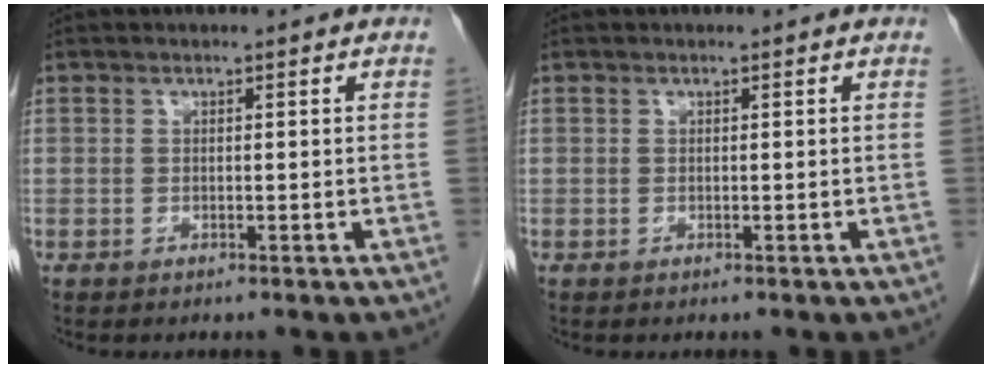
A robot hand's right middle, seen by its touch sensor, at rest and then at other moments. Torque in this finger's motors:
{"motor_torque": [-0.01, -0.01, 0.00, -0.01]}